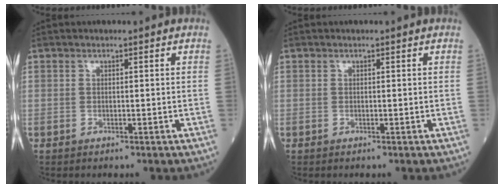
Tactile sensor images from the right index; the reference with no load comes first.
{"total": 0.0}